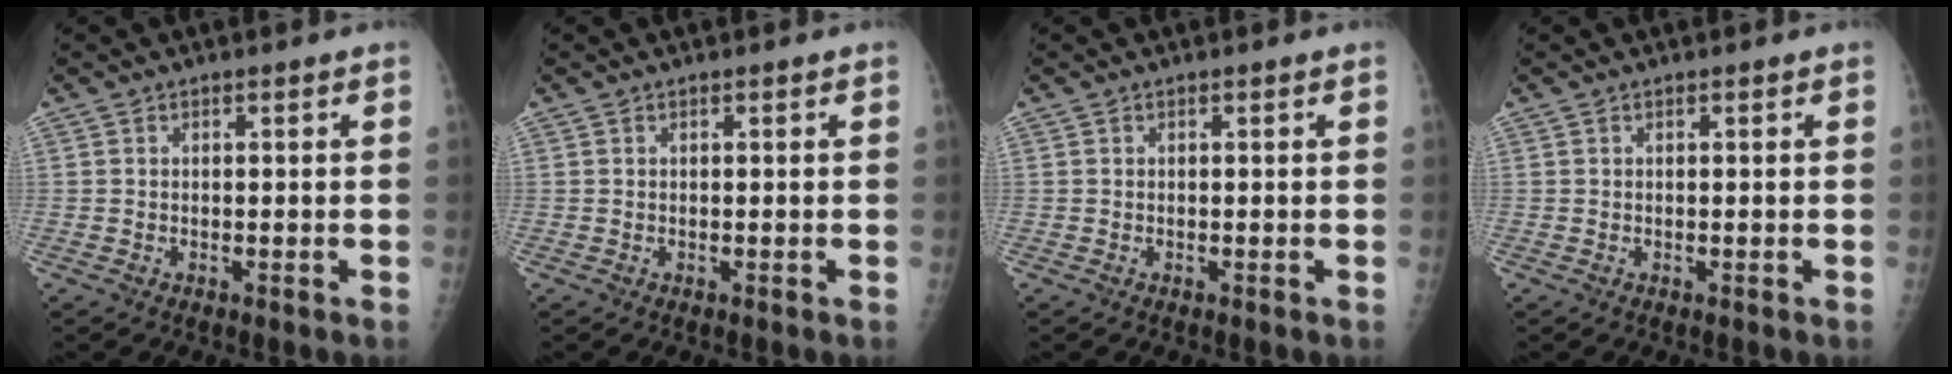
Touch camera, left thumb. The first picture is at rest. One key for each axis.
{"total": 0.0}
{"total": 0.0}
{"total": 0.0}